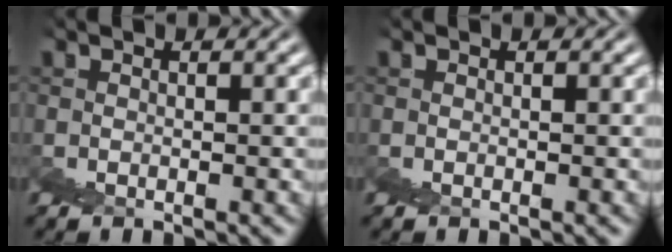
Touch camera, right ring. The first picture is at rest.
{"total": 0.0}